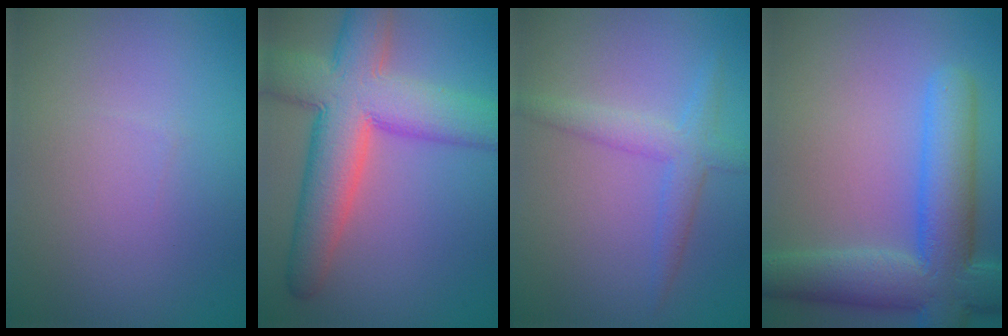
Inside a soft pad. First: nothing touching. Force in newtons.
{"total": 10.0, "press": 10.0, "slide": 0.4}
{"total": 2.7, "press": 2.7, "slide": 0.2}
{"total": 8.5, "press": 8.5, "slide": 0.7}